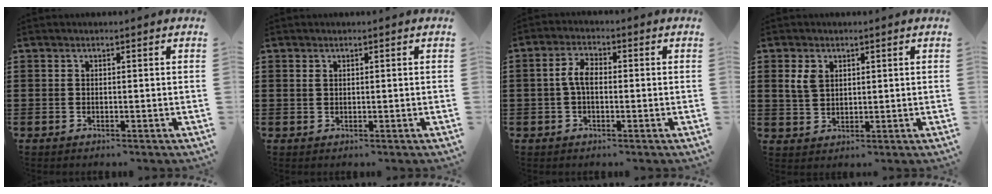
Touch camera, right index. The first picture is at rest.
{"total": 0.7, "force": [0.3, 0.5, 0.4], "torque": [-0.009, 0.003, 0.007]}
{"total": 4.0, "force": [-0.3, 2.0, 3.5], "torque": [-0.080, 0.001, -0.010]}
{"total": 3.4, "force": [1.5, 2.4, 1.9], "torque": [-0.044, 0.010, 0.028]}